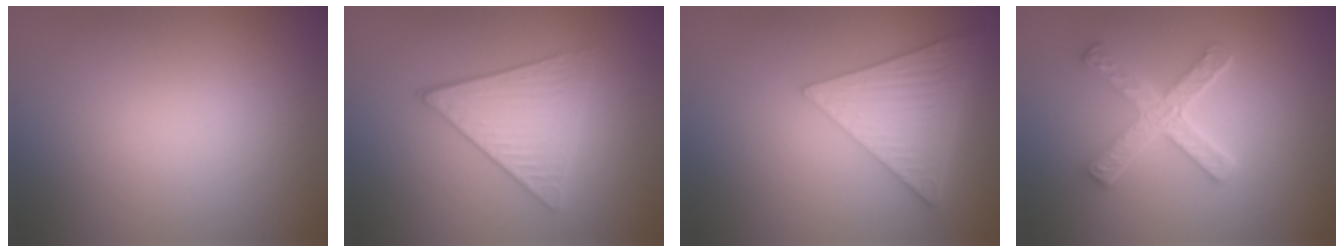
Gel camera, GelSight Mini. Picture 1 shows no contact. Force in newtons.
{"total": 4.1, "press": 3.3, "slide": 2.3}
{"total": 6.0, "press": 4.9, "slide": 3.4}
{"total": 4.2, "press": 3.4, "slide": 2.4}